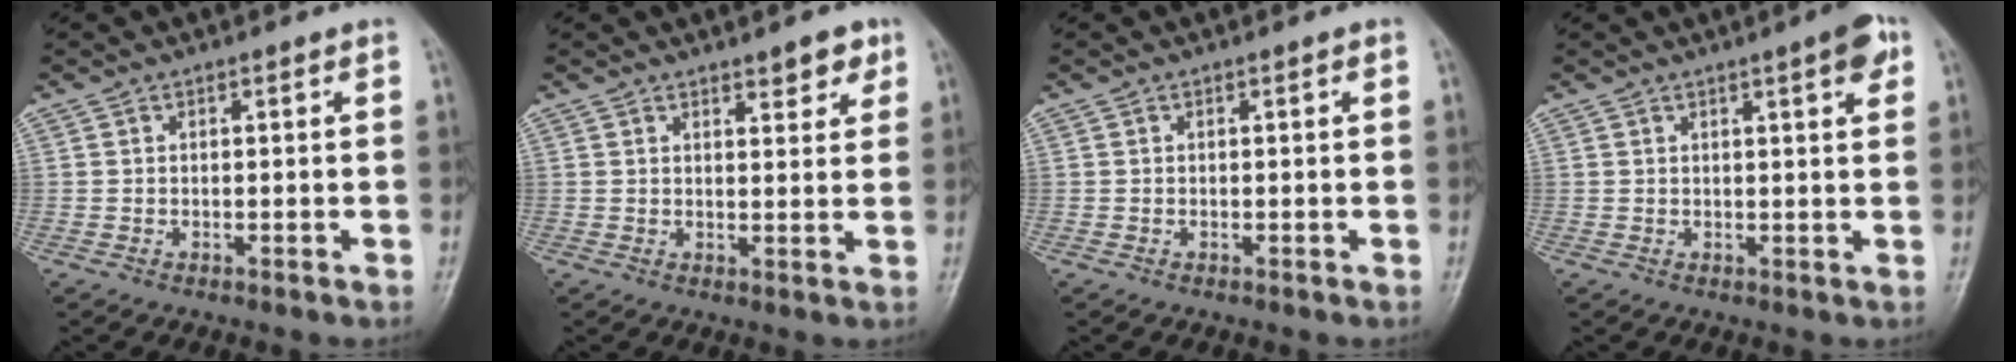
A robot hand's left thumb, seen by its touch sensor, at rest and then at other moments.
{"total": 4.2, "force": [2.8, 1.7, 2.6], "torque": [-0.014, -0.014, 0.035]}
{"total": 0.0}
{"total": 4.4, "force": [2.3, 0.9, 3.7], "torque": [-0.041, -0.005, 0.027]}